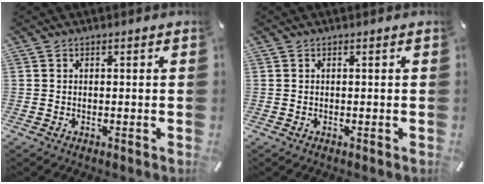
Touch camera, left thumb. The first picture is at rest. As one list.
[{"total": 0.0}]